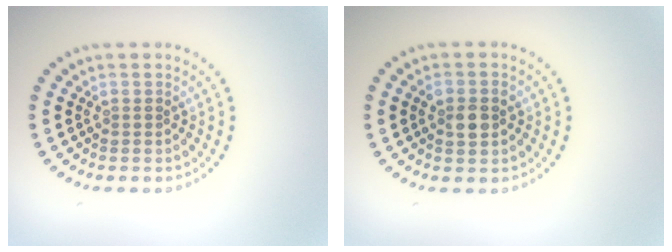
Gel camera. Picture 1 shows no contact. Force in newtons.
{"total": 2.4, "press": 2.4, "slide": 0.4}